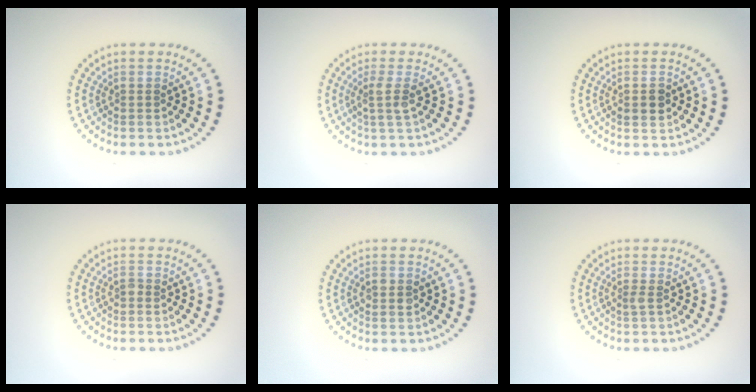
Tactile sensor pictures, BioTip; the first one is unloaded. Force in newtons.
{"total": 1.8, "press": 1.3, "slide": 1.3}
{"total": 1.6, "press": 1.6, "slide": 0.2}
{"total": 0.6, "press": 0.5, "slide": 0.3}
{"total": 1.2, "press": 1.2, "slide": 0.1}
{"total": 0.6, "press": 0.5, "slide": 0.3}